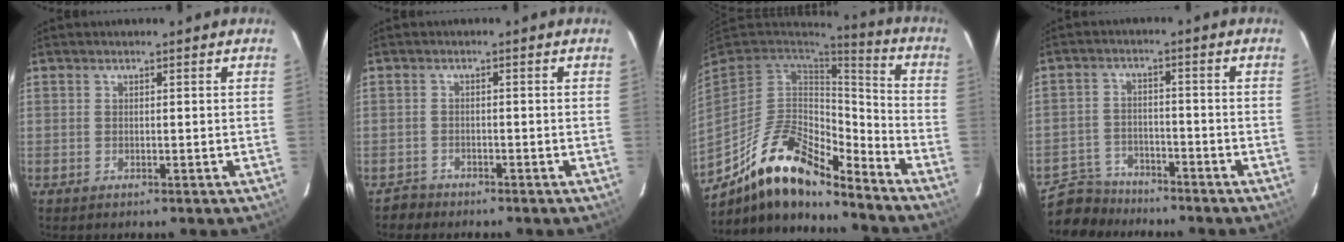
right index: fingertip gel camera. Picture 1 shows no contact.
{"total": 2.4, "force": [-1.8, 1.5, -0.4], "torque": [0.000, 0.009, -0.034]}
{"total": 17.8, "force": [-13.0, 6.4, 10.2], "torque": [-0.206, -0.001, -0.239]}
{"total": 7.7, "force": [-6.8, 3.6, 0.7], "torque": [-0.035, 0.016, -0.116]}